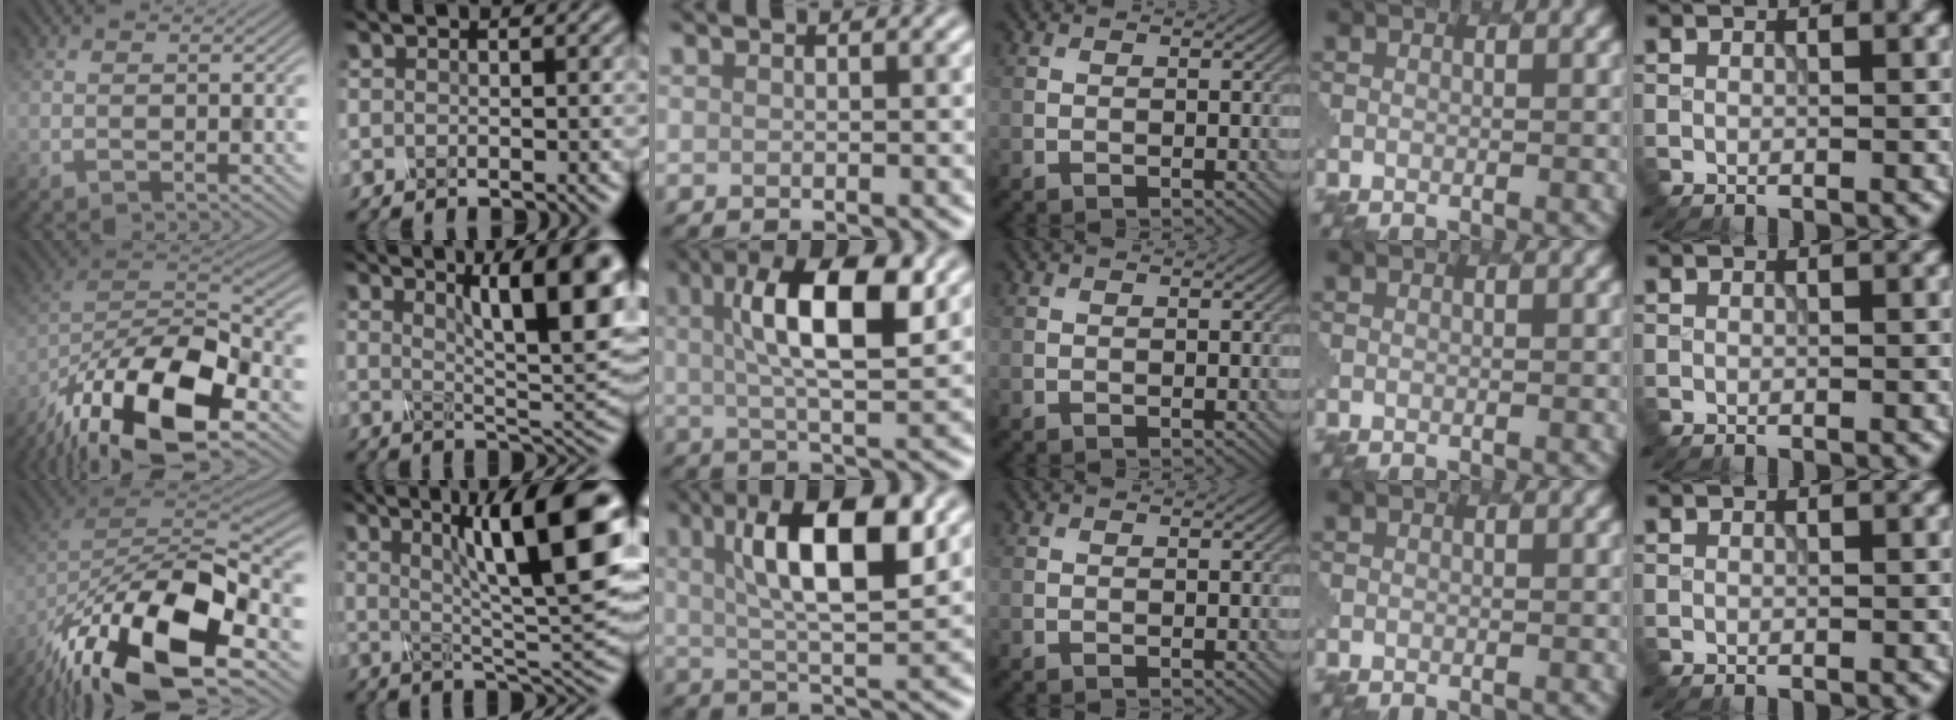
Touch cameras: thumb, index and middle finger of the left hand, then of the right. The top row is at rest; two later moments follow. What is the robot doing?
{"motion": "twist", "object": "rubiks cube"}